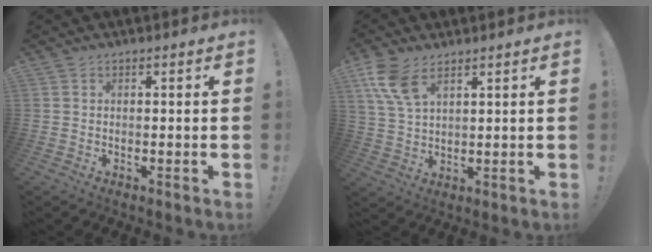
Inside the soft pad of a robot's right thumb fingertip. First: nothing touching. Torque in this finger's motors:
{"motor_torque": [0.08, 0.18, 0.67, 0.47, 0.25]}